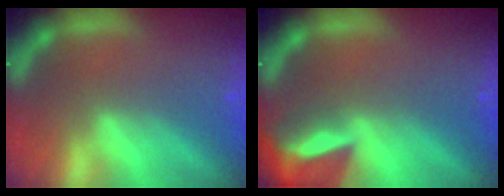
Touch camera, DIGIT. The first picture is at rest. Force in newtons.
{"total": 7.4}